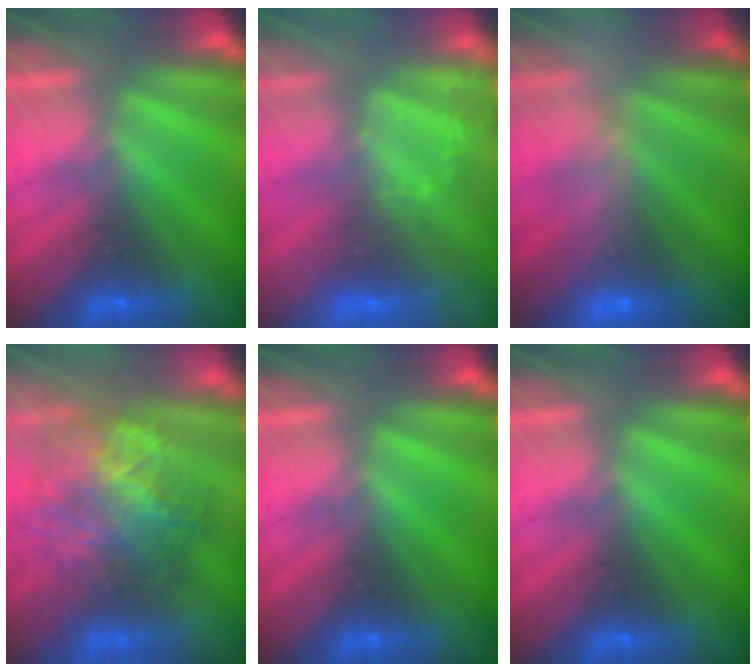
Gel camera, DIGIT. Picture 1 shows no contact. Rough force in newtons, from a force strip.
{"total": 3.4}
{"total": 2.6}
{"total": 7.8}
{"total": 0.0}
{"total": 0.0}